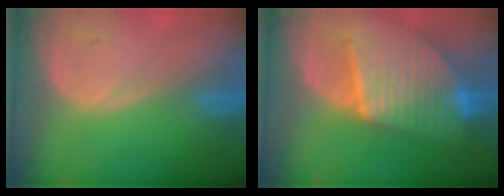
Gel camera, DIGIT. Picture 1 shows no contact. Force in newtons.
{"total": 10.1, "press": 10.0, "slide": 0.7}